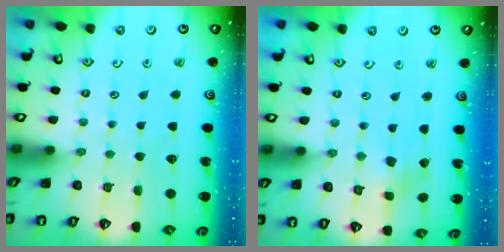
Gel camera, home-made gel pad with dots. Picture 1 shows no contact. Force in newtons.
{"total": 2.3, "press": 2.3, "slide": 0.4}